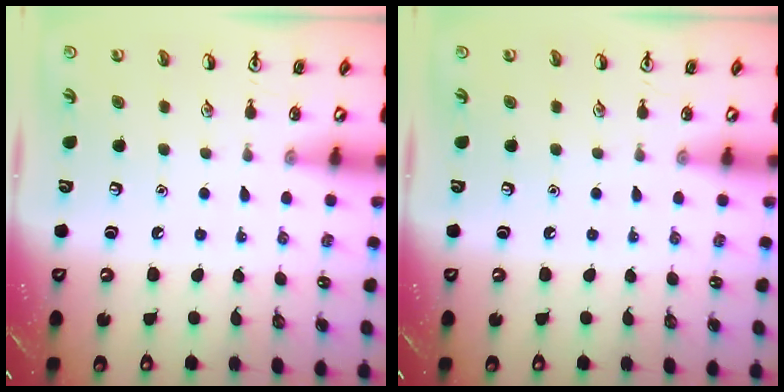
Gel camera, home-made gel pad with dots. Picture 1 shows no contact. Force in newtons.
{"total": 0.0}